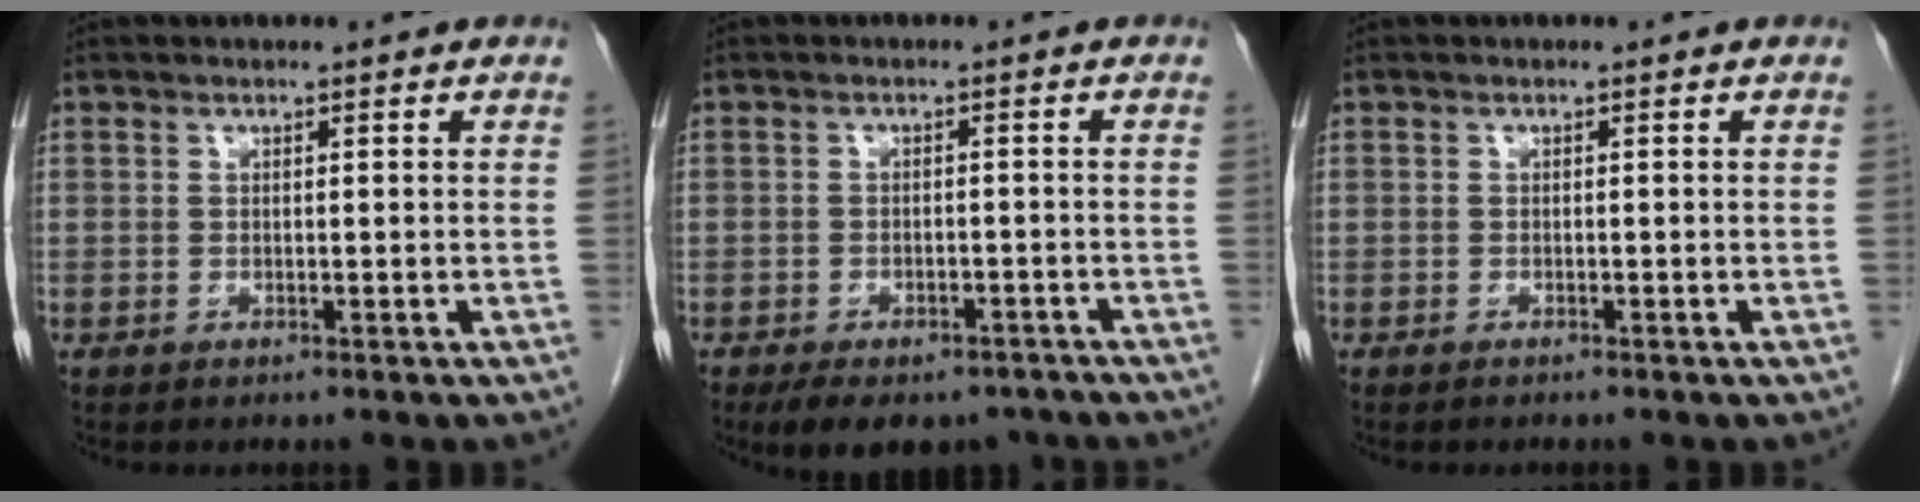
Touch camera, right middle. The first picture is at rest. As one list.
[{"total": 10.9, "force": [-8.2, 5.5, 4.6], "torque": [-0.072, 0.003, -0.107]}, {"total": 0.5, "force": [-0.5, 0.1, 0.2], "torque": [-0.009, -0.001, -0.008]}]